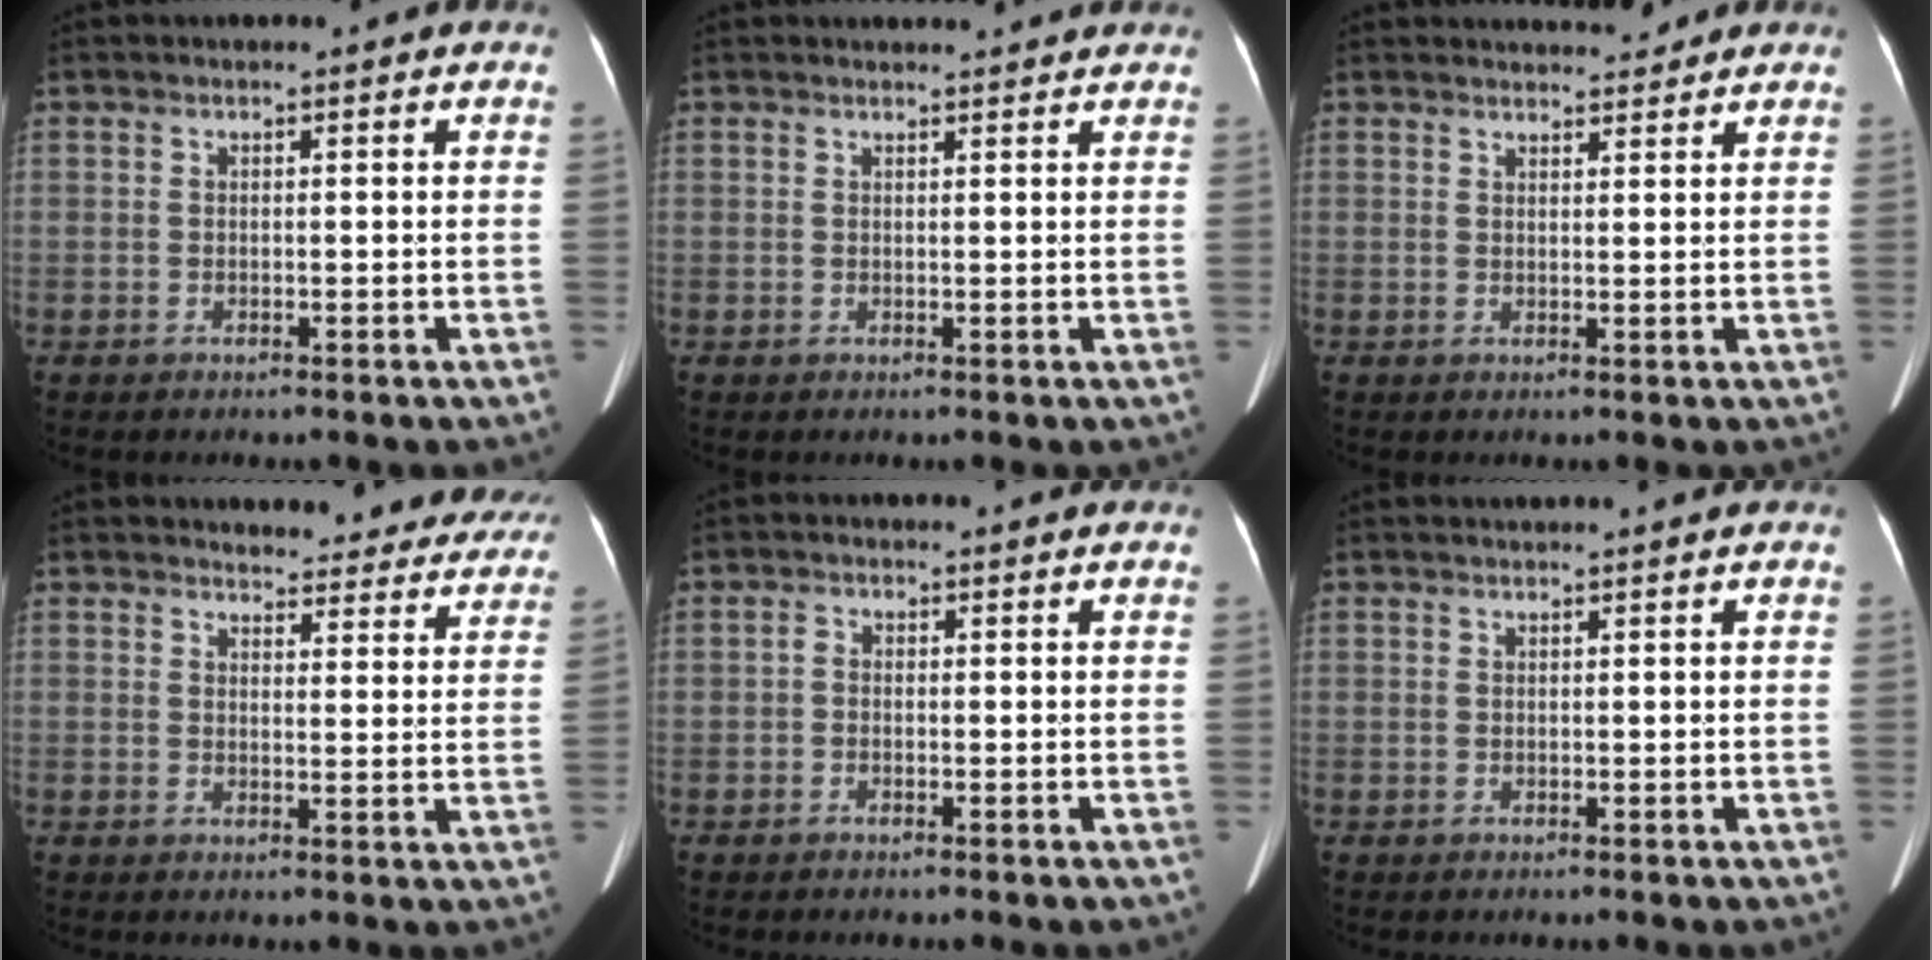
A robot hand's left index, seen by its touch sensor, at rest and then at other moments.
{"total": 4.1, "force": [4.0, 0.6, 0.9], "torque": [-0.012, 0.018, 0.045]}
{"total": 4.6, "force": [4.3, 1.0, 1.0], "torque": [-0.011, 0.008, 0.055]}
{"total": 14.6, "force": [13.8, 4.1, 2.3], "torque": [0.010, -0.031, 0.137]}
{"total": 0.8, "force": [-0.3, 0.5, 0.5], "torque": [-0.007, 0.000, -0.007]}
{"total": 1.0, "force": [0.8, -0.3, 0.5], "torque": [-0.009, 0.010, 0.022]}